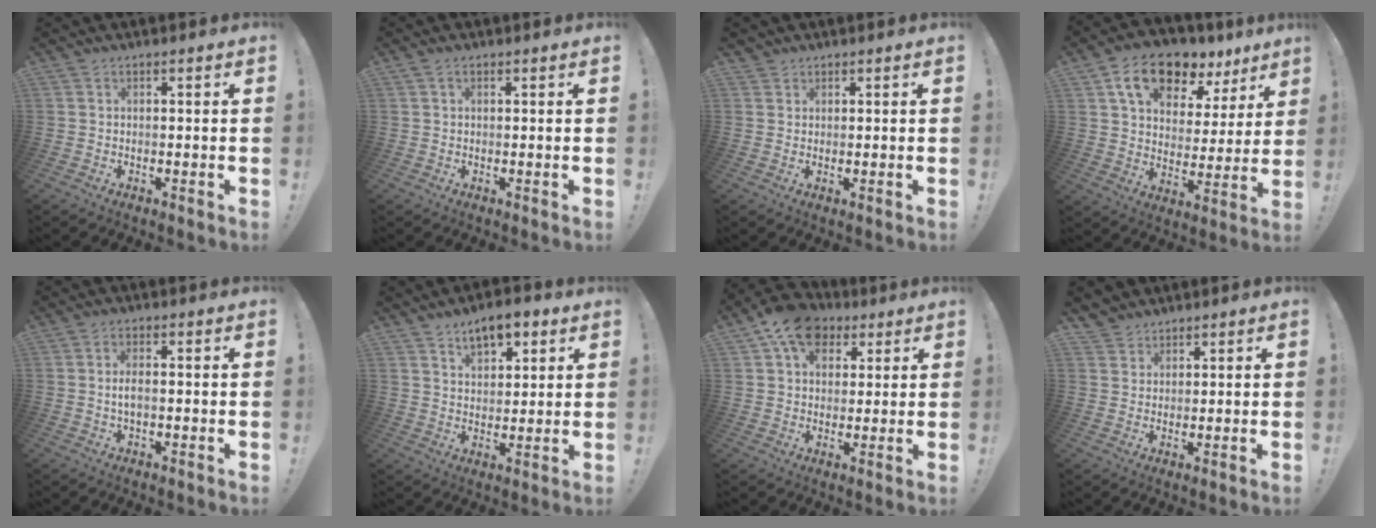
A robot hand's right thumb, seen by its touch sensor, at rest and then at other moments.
{"total": 1.2, "force": [0.6, 0.8, 0.6], "torque": [-0.005, 0.001, 0.009]}
{"total": 1.7, "force": [1.5, 0.9, 0.1], "torque": [0.006, -0.009, 0.027]}
{"total": 15.0, "force": [9.4, 8.6, 7.9], "torque": [-0.132, -0.050, 0.169]}
{"total": 3.1, "force": [-0.2, 1.3, 2.9], "torque": [-0.058, 0.002, -0.005]}
{"total": 8.7, "force": [5.5, 4.8, 4.8], "torque": [-0.065, -0.020, 0.100]}
{"total": 12.8, "force": [6.4, 9.2, 6.0], "torque": [-0.093, -0.027, 0.124]}
{"total": 4.0, "force": [3.3, 2.2, 0.0], "torque": [0.003, -0.022, 0.063]}